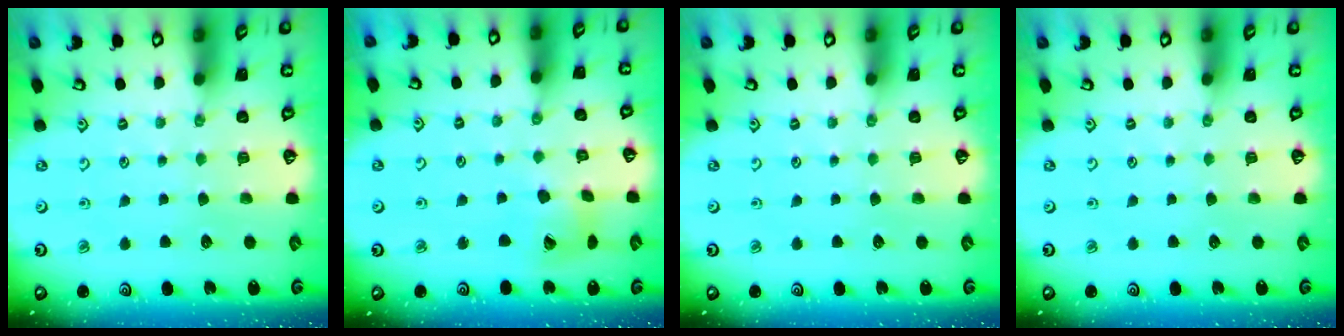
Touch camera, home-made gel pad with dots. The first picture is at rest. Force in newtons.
{"total": 10.5, "press": 10.4, "slide": 1.3}
{"total": 0.0}
{"total": 0.0}